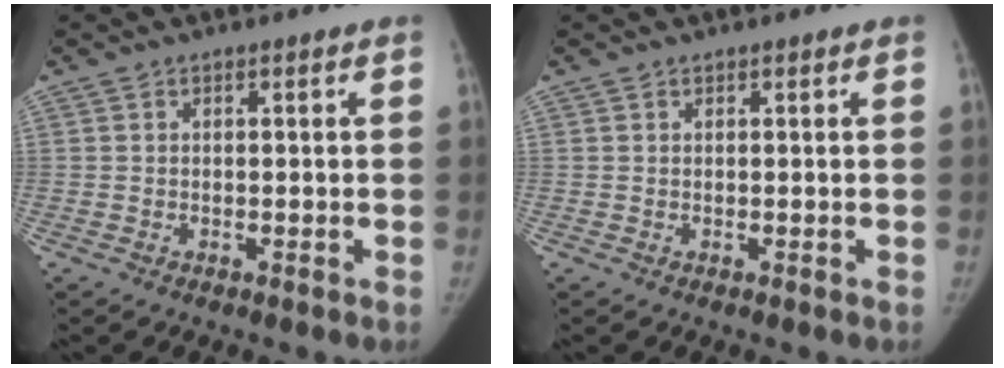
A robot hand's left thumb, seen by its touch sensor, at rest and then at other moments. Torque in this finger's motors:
{"motor_torque": [0.00, 0.00, 0.04, -0.04, 0.00]}